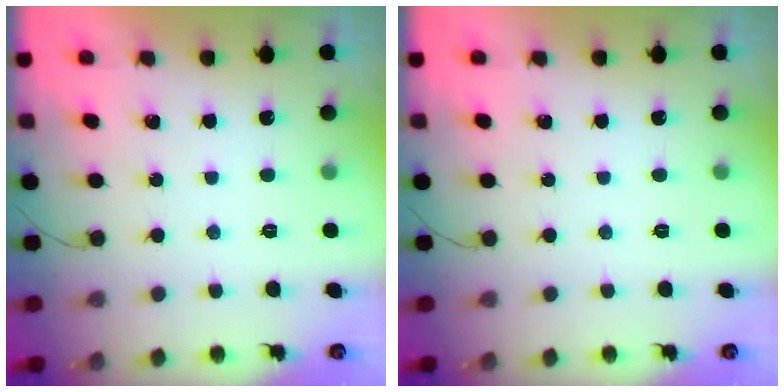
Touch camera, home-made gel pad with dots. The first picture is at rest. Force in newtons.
{"total": 0.0}